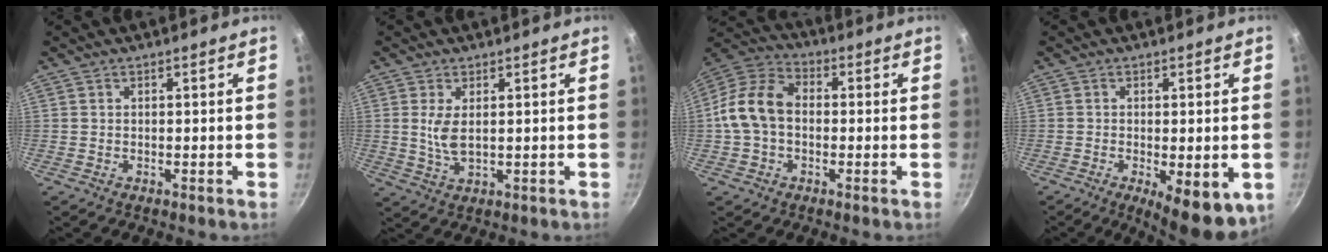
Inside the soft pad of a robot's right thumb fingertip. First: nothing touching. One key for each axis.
{"total": 4.6, "fx": 0.8, "fy": 2.1, "fz": 4.0, "tx": -0.078, "ty": -0.009, "tz": 0.020}
{"total": 11.4, "fx": -0.5, "fy": 8.2, "fz": 7.8, "tx": -0.128, "ty": 0.034, "tz": -0.030}
{"total": 9.8, "fx": -3.1, "fy": 3.3, "fz": 8.7, "tx": -0.108, "ty": -0.007, "tz": -0.032}